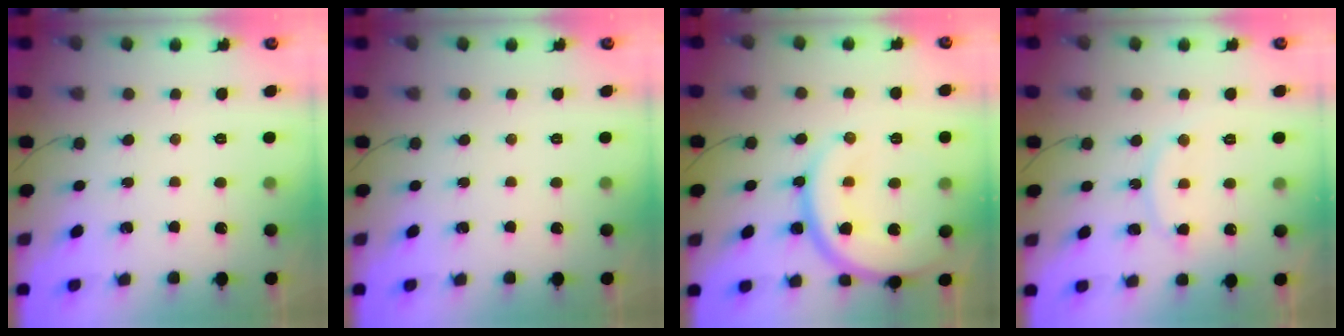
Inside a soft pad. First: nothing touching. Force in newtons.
{"total": 0.0}
{"total": 18.4, "press": 18.3, "slide": 1.9}
{"total": 9.6, "press": 9.6, "slide": 0.6}